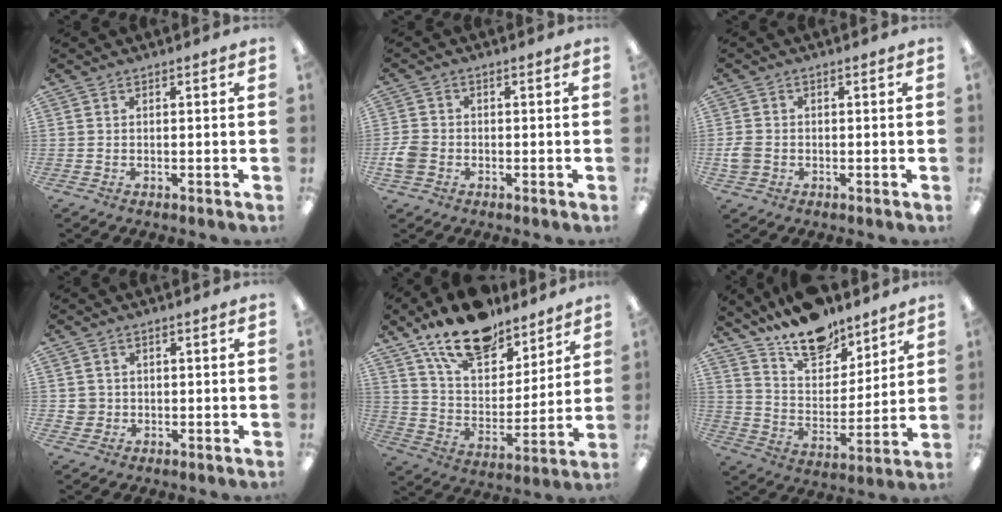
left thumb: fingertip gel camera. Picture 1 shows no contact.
{"total": 4.5, "force": [-1.4, 3.6, 2.3], "torque": [-0.047, 0.007, -0.025]}
{"total": 3.4, "force": [-0.7, 2.9, 1.7], "torque": [-0.034, 0.003, -0.013]}
{"total": 2.7, "force": [0.2, 2.7, 0.3], "torque": [-0.002, 0.001, 0.000]}
{"total": 17.7, "force": [13.8, 8.0, 7.6], "torque": [-0.136, -0.084, 0.245]}
{"total": 15.4, "force": [12.7, 6.9, 5.3], "torque": [-0.089, -0.090, 0.230]}